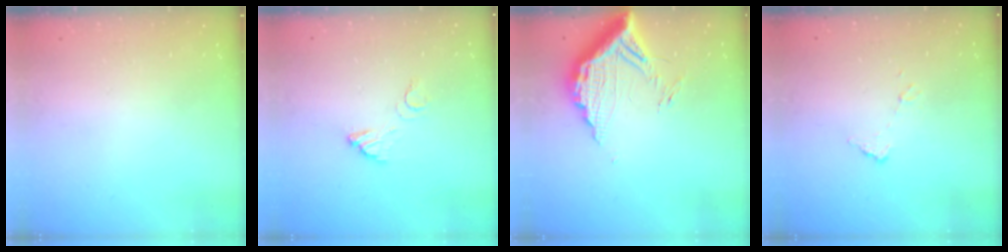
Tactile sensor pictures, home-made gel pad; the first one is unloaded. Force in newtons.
{"total": 3.6, "press": 3.6, "slide": 0.2}
{"total": 12.3, "press": 12.3, "slide": 1.0}
{"total": 4.8, "press": 4.8, "slide": 0.2}